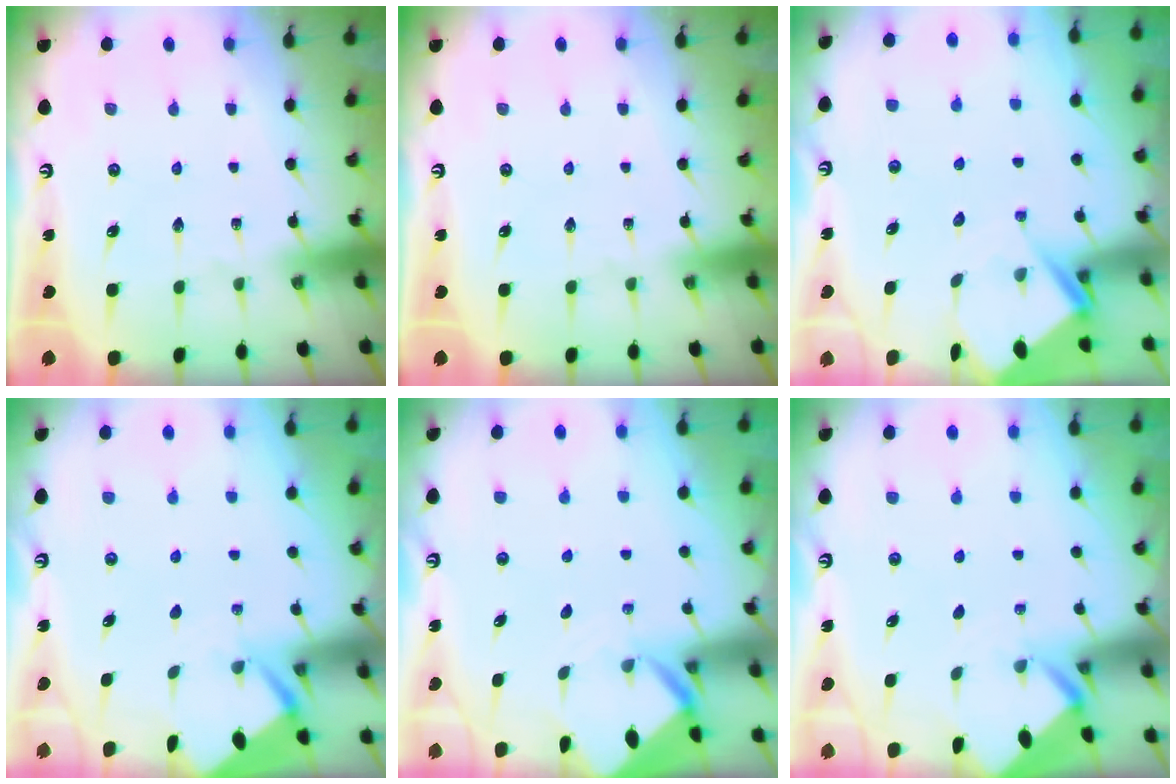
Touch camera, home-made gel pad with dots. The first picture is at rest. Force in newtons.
{"total": 0.0}
{"total": 5.9, "press": 5.9, "slide": 0.4}
{"total": 2.9, "press": 2.8, "slide": 0.4}
{"total": 3.0, "press": 3.0, "slide": 0.1}
{"total": 2.0, "press": 2.0, "slide": 0.2}